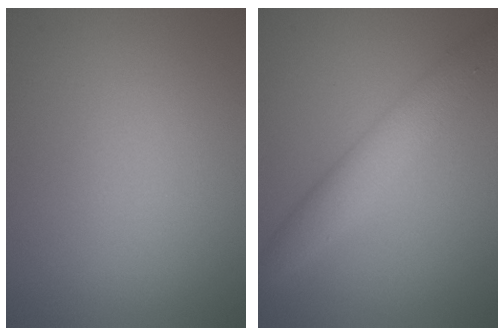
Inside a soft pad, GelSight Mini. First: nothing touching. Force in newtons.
{"total": 4.4, "press": 4.4, "slide": 0.3}